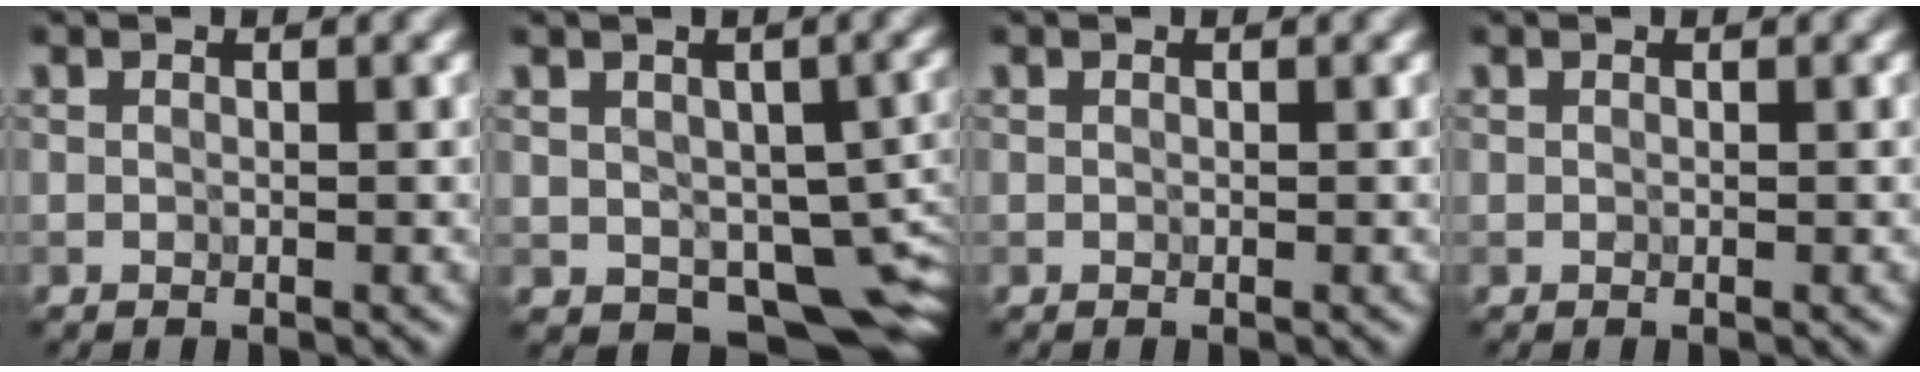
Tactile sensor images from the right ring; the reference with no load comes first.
{"total": 8.2, "force": [-1.7, 5.3, 6.0], "torque": [-0.082, -0.022, -0.022]}
{"total": 0.0}
{"total": 0.0}